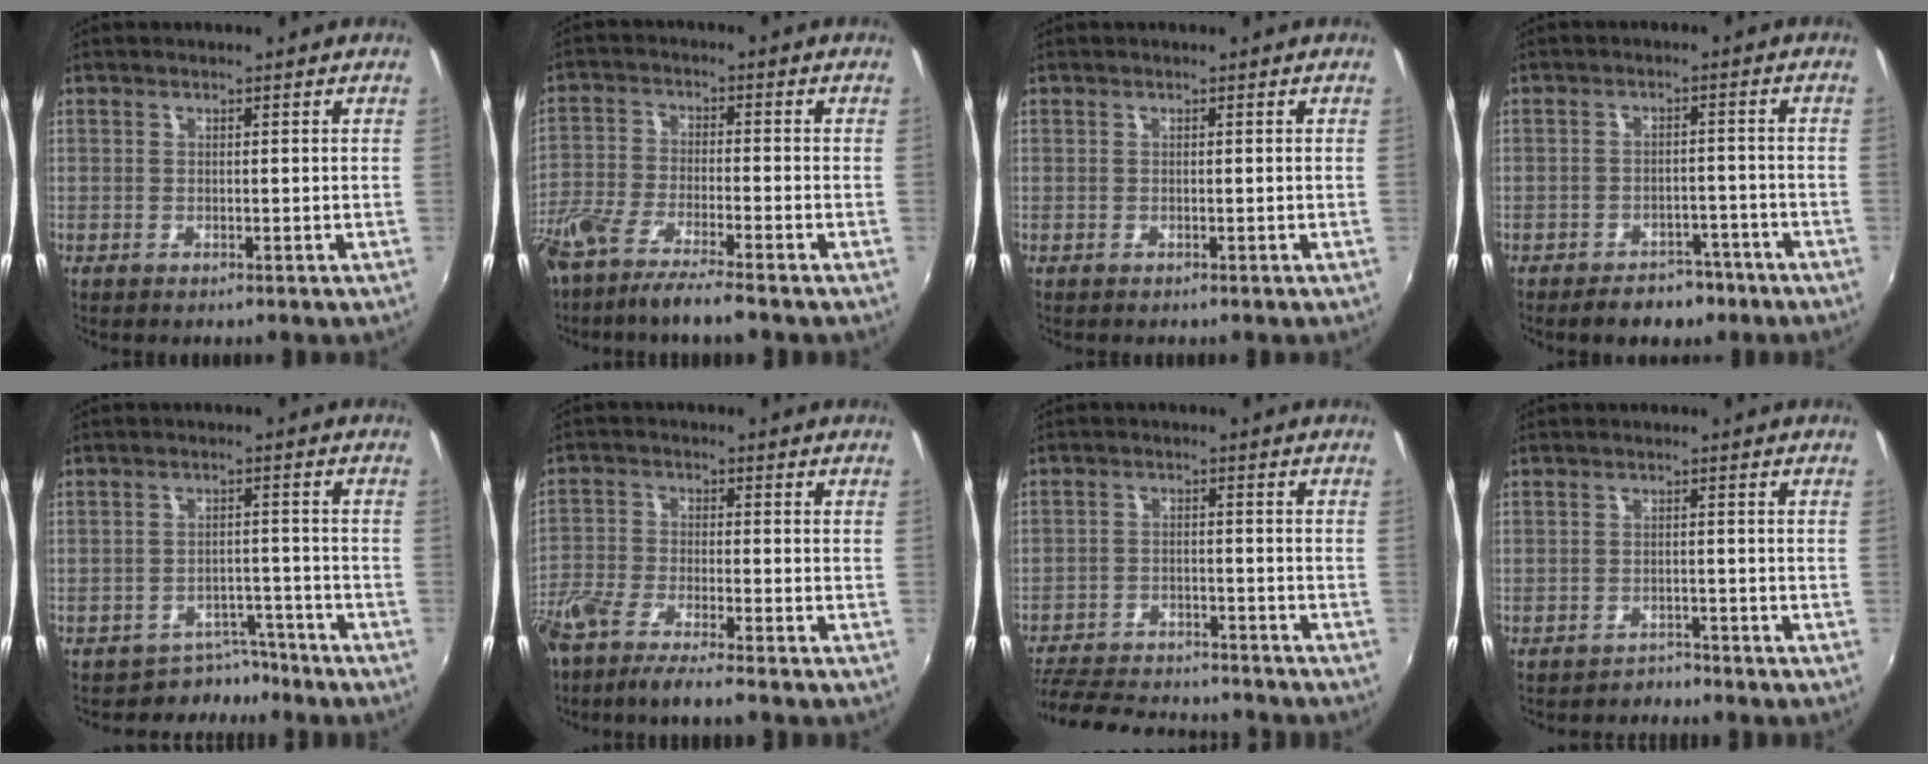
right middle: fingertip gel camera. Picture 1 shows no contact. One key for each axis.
{"total": 10.5, "fx": -8.2, "fy": 1.0, "fz": 6.4, "tx": -0.147, "ty": -0.032, "tz": -0.154}
{"total": 0.0}
{"total": 7.0, "fx": -5.1, "fy": 3.9, "fz": 2.8, "tx": -0.062, "ty": 0.009, "tz": -0.057}
{"total": 5.2, "fx": -4.6, "fy": 2.4, "fz": -0.4, "tx": 0.008, "ty": 0.021, "tz": -0.065}
{"total": 9.1, "fx": -7.4, "fy": 0.9, "fz": 5.2, "tx": -0.127, "ty": -0.027, "tz": -0.141}
{"total": 16.2, "fx": -14.0, "fy": 5.5, "fz": 6.0, "tx": -0.151, "ty": 0.002, "tz": -0.205}
{"total": 2.1, "fx": -2.0, "fy": 0.6, "fz": -0.3, "tx": 0.003, "ty": 0.002, "tz": -0.032}